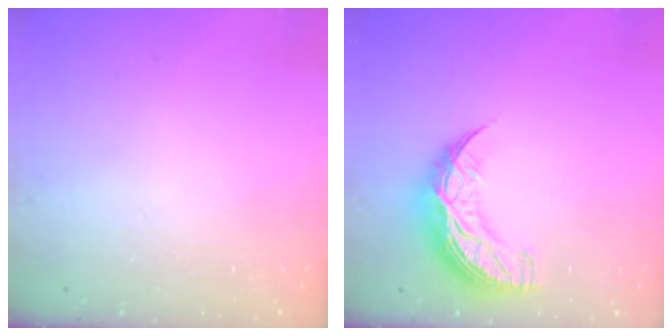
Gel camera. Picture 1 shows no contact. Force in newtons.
{"total": 11.5, "press": 11.5, "slide": 0.9}